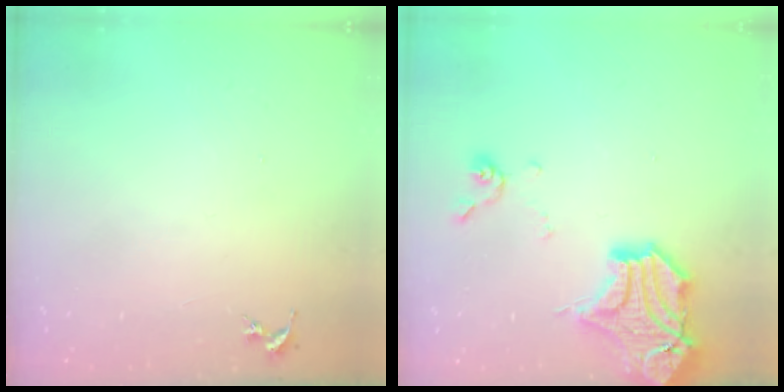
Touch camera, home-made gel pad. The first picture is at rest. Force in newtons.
{"total": 20.2, "press": 20.0, "slide": 2.5}